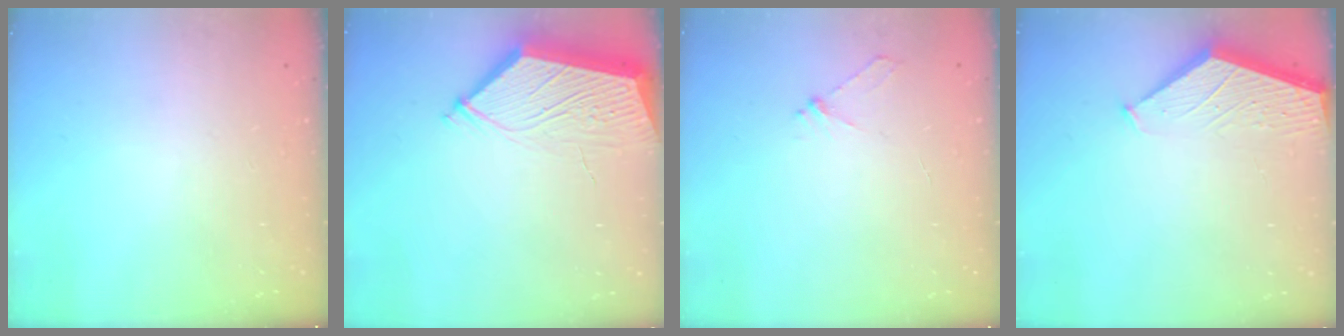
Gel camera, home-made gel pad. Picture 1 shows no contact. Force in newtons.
{"total": 6.9, "press": 6.9, "slide": 0.8}
{"total": 3.2, "press": 3.1, "slide": 0.5}
{"total": 1.9, "press": 1.9, "slide": 0.2}